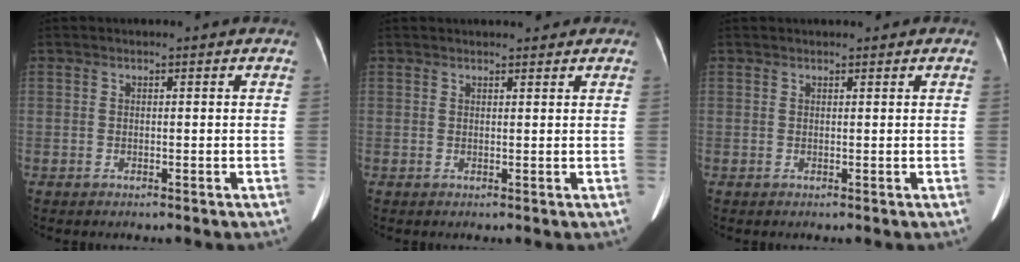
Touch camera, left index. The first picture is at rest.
{"total": 4.2, "force": [3.7, 1.2, 1.7], "torque": [-0.014, 0.021, 0.044]}
{"total": 1.8, "force": [1.5, 0.5, 0.8], "torque": [-0.006, 0.021, 0.019]}